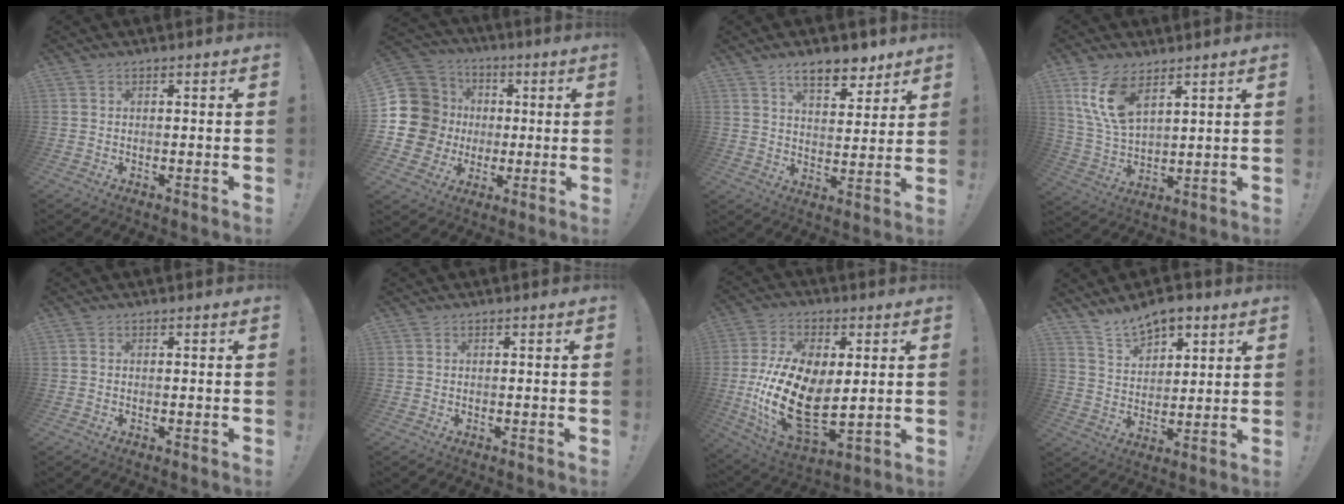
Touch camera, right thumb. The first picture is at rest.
{"total": 16.4, "force": [0.6, 15.2, 6.2], "torque": [-0.118, 0.009, 0.044]}
{"total": 10.4, "force": [7.2, 4.6, 5.9], "torque": [-0.076, -0.039, 0.128]}
{"total": 11.7, "force": [6.6, 5.8, 7.8], "torque": [-0.165, -0.021, 0.126]}
{"total": 0.0}
{"total": 0.0}
{"total": 22.2, "force": [-0.7, 12.7, 18.2], "torque": [-0.357, -0.019, -0.001]}
{"total": 9.4, "force": [7.3, 4.9, 3.5], "torque": [-0.060, -0.042, 0.140]}